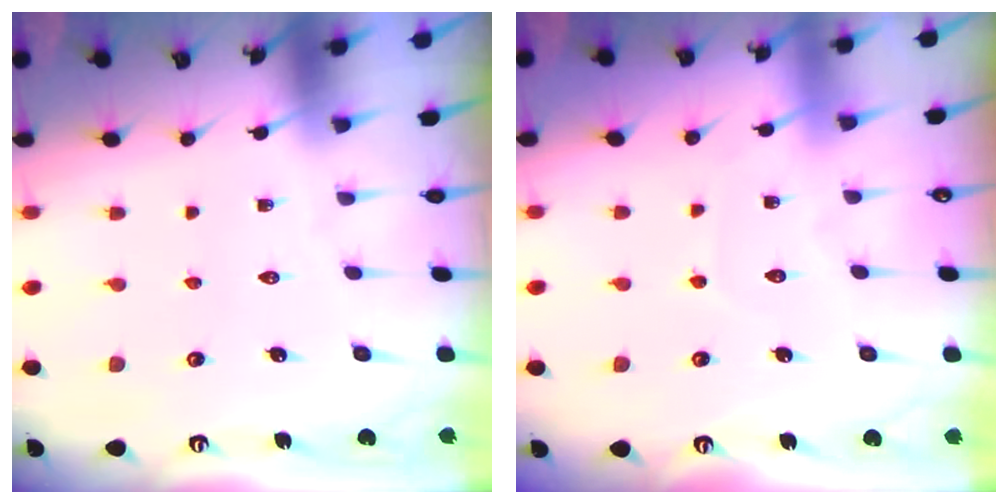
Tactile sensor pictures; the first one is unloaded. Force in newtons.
{"total": 3.5, "press": 3.4, "slide": 0.4}